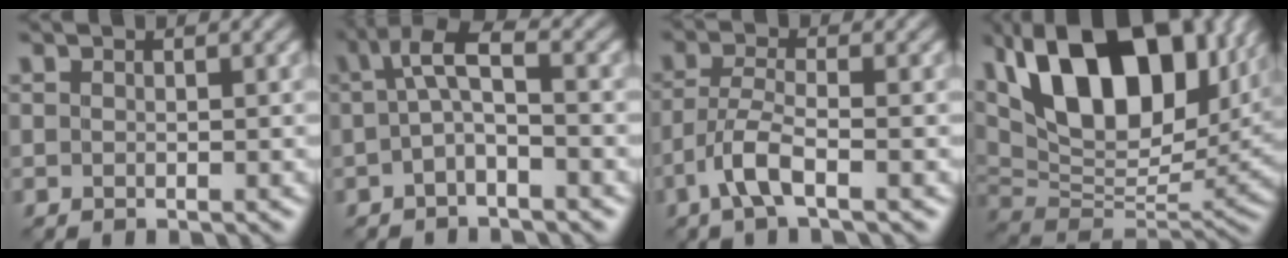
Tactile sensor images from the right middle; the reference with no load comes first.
{"total": 3.4, "force": [0.1, 1.0, 3.2], "torque": [-0.063, 0.011, -0.005]}
{"total": 3.6, "force": [-1.9, 0.8, 2.9], "torque": [-0.065, 0.005, -0.046]}
{"total": 16.3, "force": [7.9, 8.5, 11.4], "torque": [-0.205, 0.020, 0.136]}